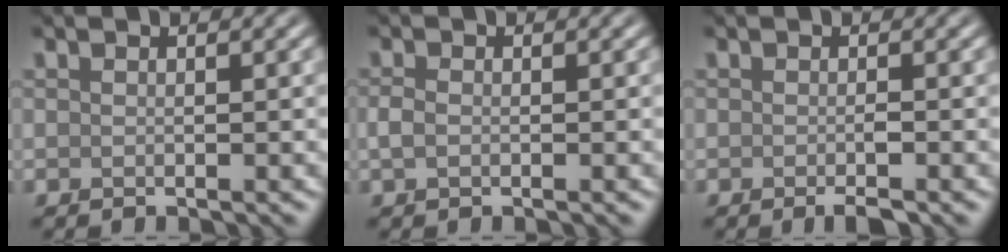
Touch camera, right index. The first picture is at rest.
{"total": 1.2, "force": [-0.4, 0.8, 0.8], "torque": [-0.019, 0.000, -0.009]}
{"total": 1.4, "force": [-0.7, 0.2, 1.2], "torque": [-0.017, -0.002, -0.011]}